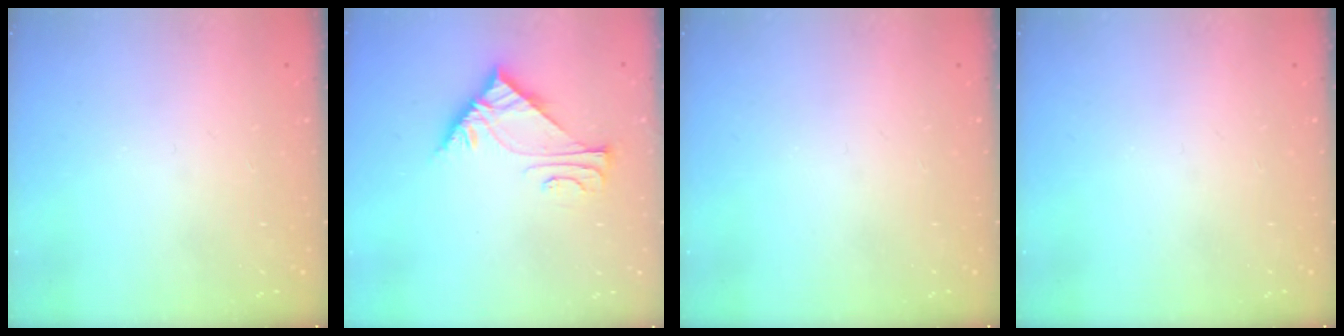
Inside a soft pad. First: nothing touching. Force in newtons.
{"total": 6.0, "press": 6.0, "slide": 0.7}
{"total": 0.0}
{"total": 0.0}